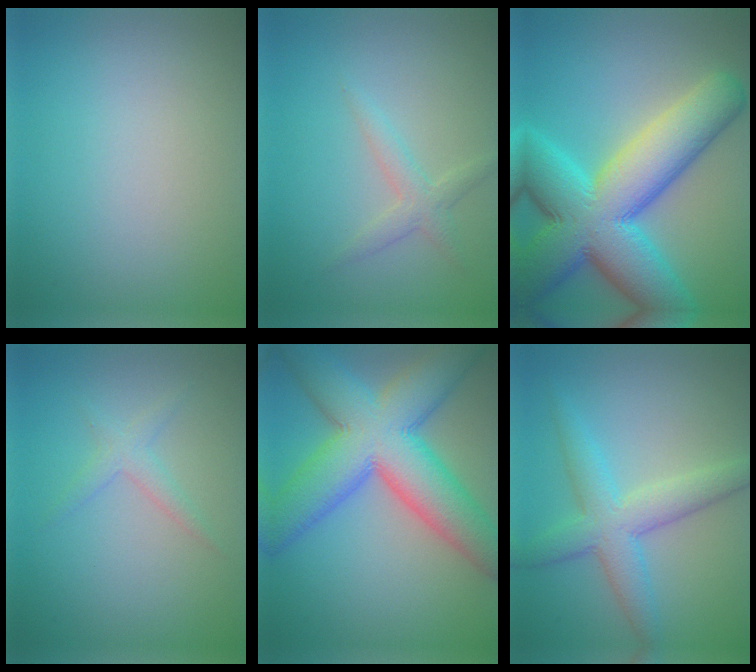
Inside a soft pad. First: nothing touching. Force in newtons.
{"total": 2.0, "press": 2.0, "slide": 0.0}
{"total": 13.9, "press": 13.9, "slide": 0.3}
{"total": 1.6, "press": 1.6, "slide": 0.1}
{"total": 12.1, "press": 12.1, "slide": 0.5}
{"total": 4.8, "press": 4.8, "slide": 0.2}